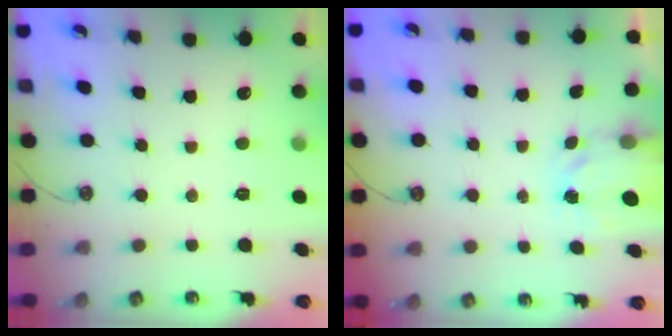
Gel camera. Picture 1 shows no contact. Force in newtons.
{"total": 2.6, "press": 2.6, "slide": 0.4}